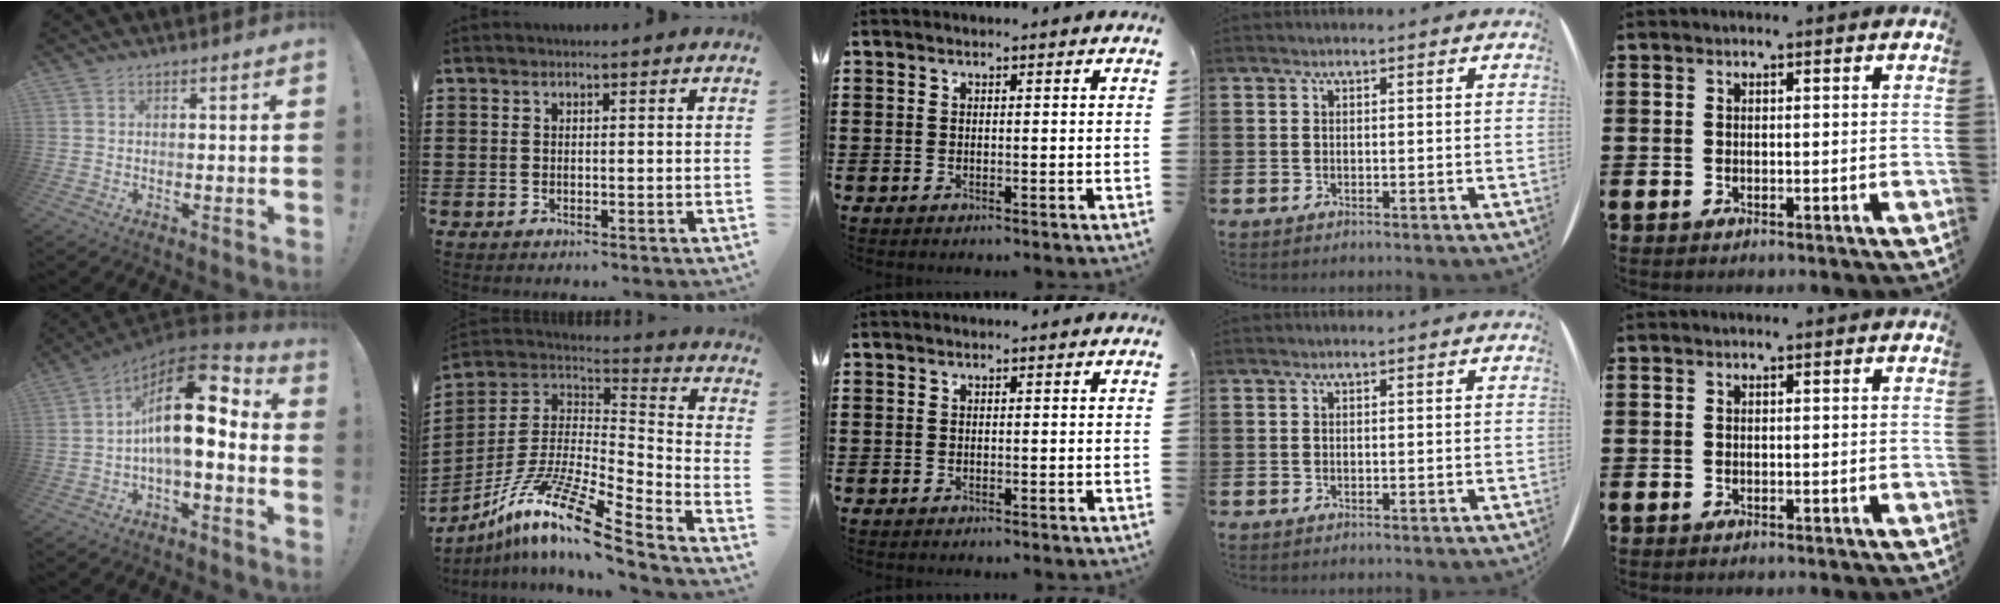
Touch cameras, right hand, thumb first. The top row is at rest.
{"thumb": {"total": 17.3, "force": [2.8, 6.9, 15.6], "torque": [-0.265, -0.014, 0.046]}, "index": {"total": 13.4, "force": [-9.4, 1.5, 9.5], "torque": [-0.194, 0.005, -0.185]}}